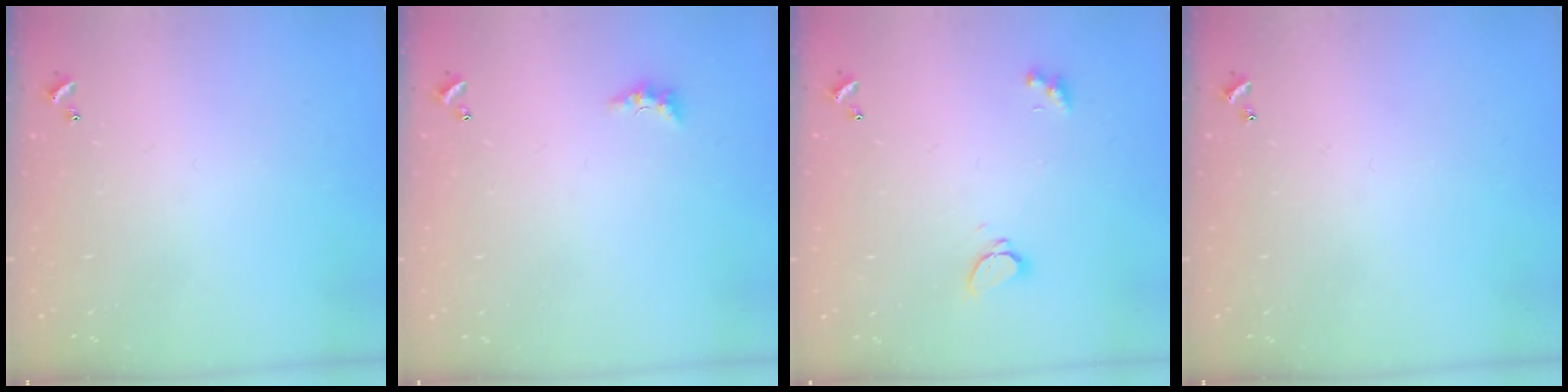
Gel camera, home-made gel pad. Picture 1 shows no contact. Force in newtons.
{"total": 2.1, "press": 2.0, "slide": 0.7}
{"total": 1.8, "press": 1.8, "slide": 0.3}
{"total": 0.0}